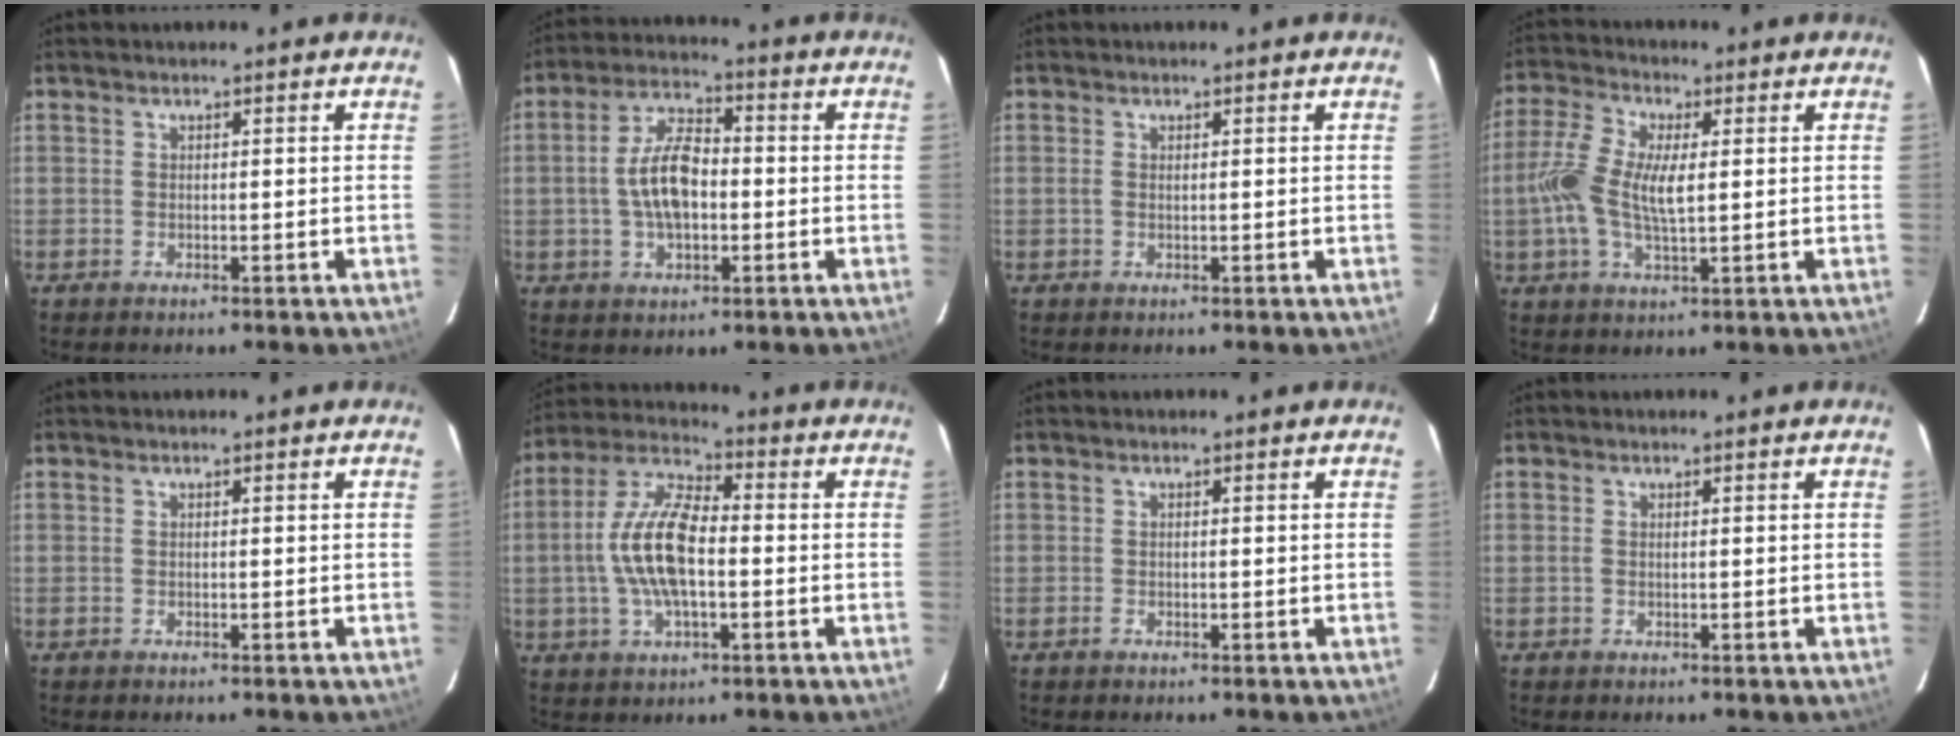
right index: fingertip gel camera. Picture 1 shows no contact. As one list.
[{"total": 9.9, "force": [-0.9, 5.2, 8.3], "torque": [-0.163, 0.014, -0.014]}, {"total": 0.7, "force": [0.1, 0.5, 0.5], "torque": [-0.013, -0.001, 0.001]}, {"total": 10.5, "force": [0.4, 4.1, 9.7], "torque": [-0.211, 0.009, 0.002]}, {"total": 0.0}, {"total": 13.4, "force": [-1.2, 5.6, 12.1], "torque": [-0.250, 0.011, -0.026]}, {"total": 0.6, "force": [-0.3, 0.4, 0.2], "torque": [-0.005, -0.001, -0.007]}, {"total": 0.6, "force": [0.1, 0.4, 0.4], "torque": [-0.009, 0.000, 0.001]}]